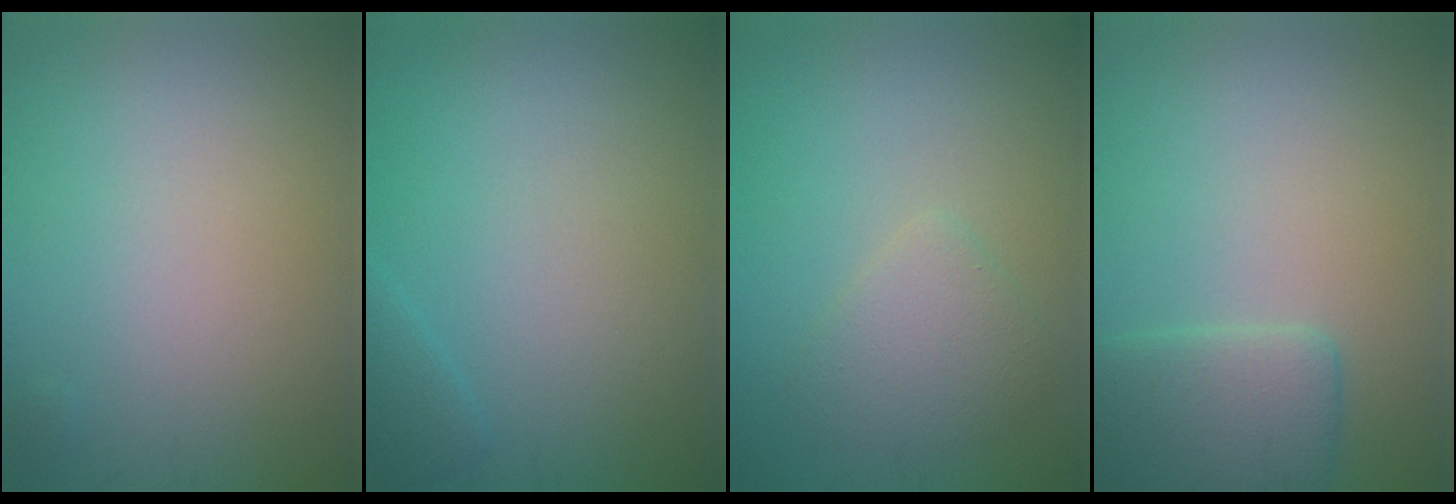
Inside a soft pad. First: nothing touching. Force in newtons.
{"total": 1.1, "press": 1.1, "slide": 0.1}
{"total": 2.5, "press": 2.5, "slide": 0.2}
{"total": 3.7, "press": 3.7, "slide": 0.3}